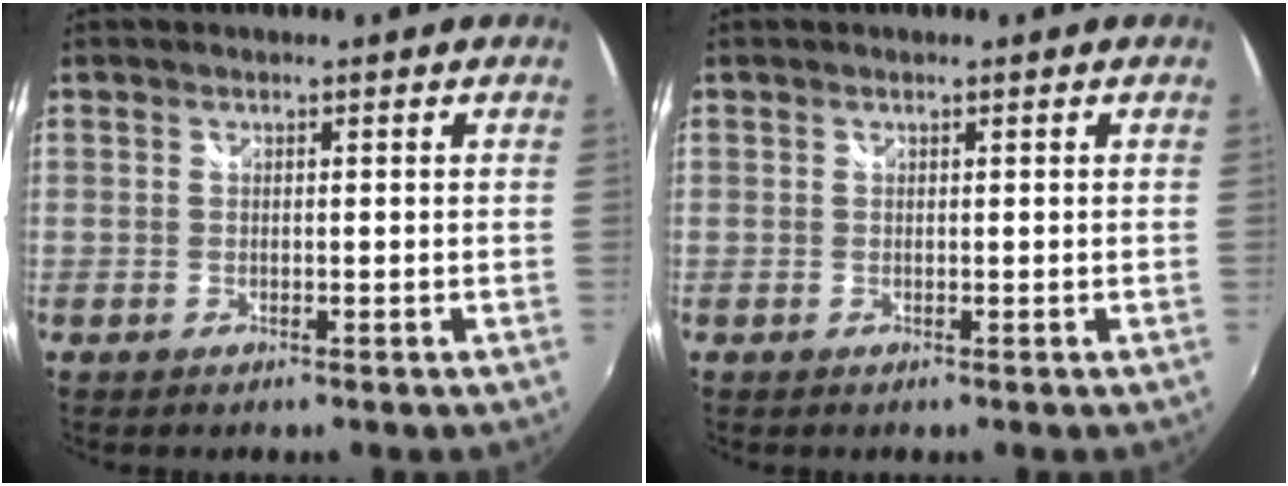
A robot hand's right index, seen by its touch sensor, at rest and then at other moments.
{"total": 0.0}